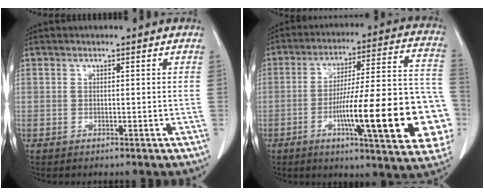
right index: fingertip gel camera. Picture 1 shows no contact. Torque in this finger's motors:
{"motor_torque": [2.14, 0.00, 1.05, 0.21]}